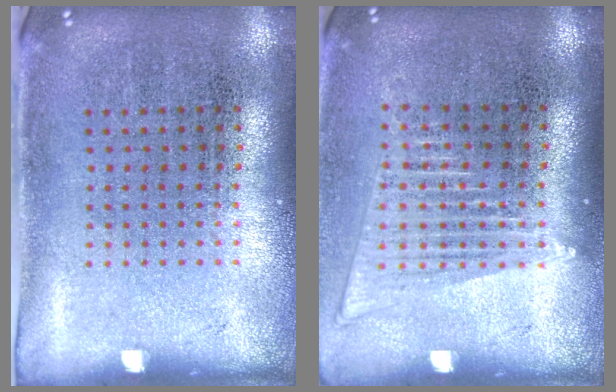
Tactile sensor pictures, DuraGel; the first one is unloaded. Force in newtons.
{"total": 1.6, "press": 1.4, "slide": 0.7}